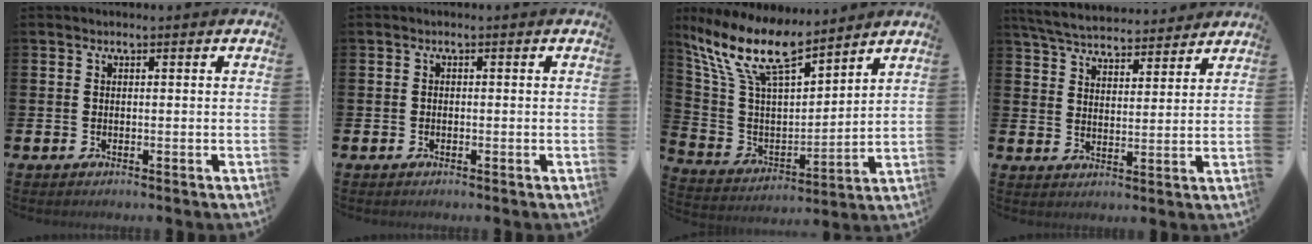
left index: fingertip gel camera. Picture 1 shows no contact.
{"total": 0.6, "force": [-0.4, 0.4, 0.1], "torque": [-0.011, 0.006, -0.008]}
{"total": 12.3, "force": [10.1, 3.1, 6.2], "torque": [-0.168, -0.056, 0.178]}
{"total": 5.9, "force": [5.7, 1.1, 1.0], "torque": [-0.049, -0.030, 0.102]}